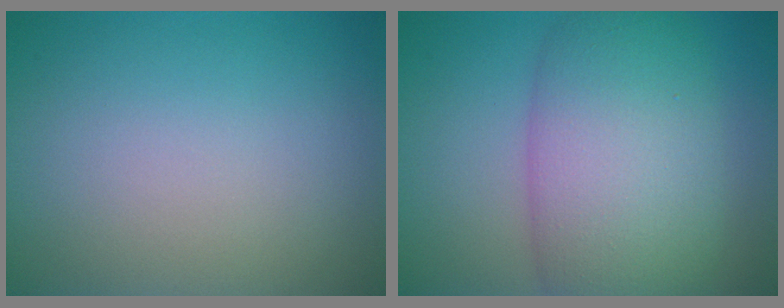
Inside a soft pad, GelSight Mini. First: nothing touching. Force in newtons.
{"total": 10.3, "press": 10.3, "slide": 0.2}